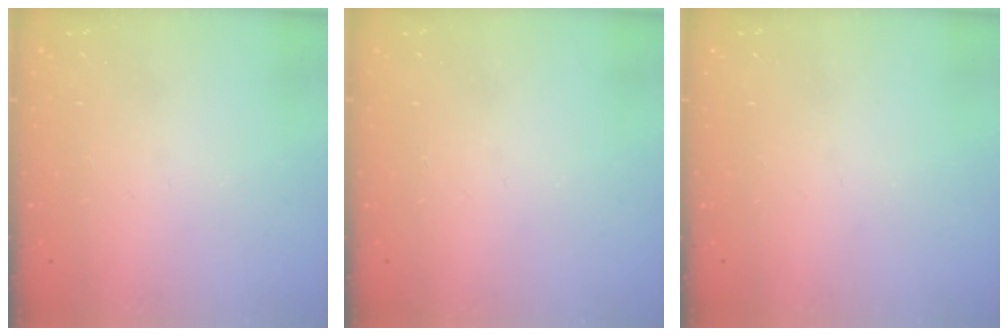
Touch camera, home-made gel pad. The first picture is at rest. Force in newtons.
{"total": 0.0}
{"total": 0.0}